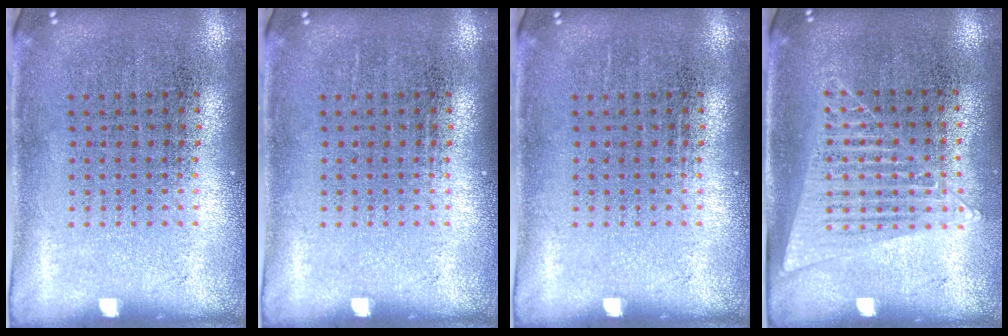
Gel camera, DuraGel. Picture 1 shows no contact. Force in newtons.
{"total": 0.0}
{"total": 0.0}
{"total": 1.4, "press": 1.3, "slide": 0.4}